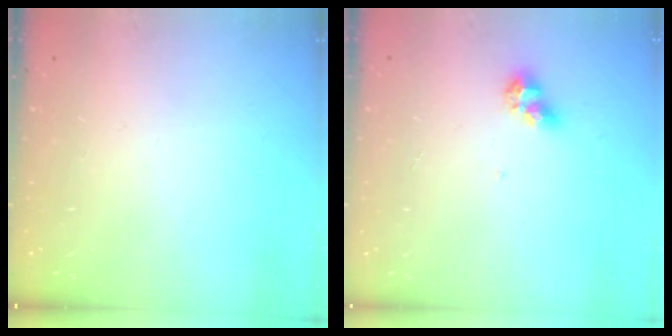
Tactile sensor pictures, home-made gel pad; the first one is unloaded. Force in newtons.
{"total": 6.5, "press": 6.5, "slide": 0.7}